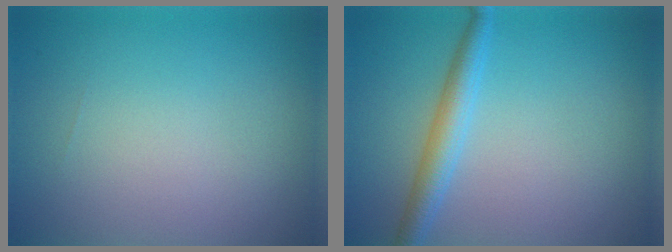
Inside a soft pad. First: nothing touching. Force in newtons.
{"total": 2.9, "press": 2.9, "slide": 0.0}